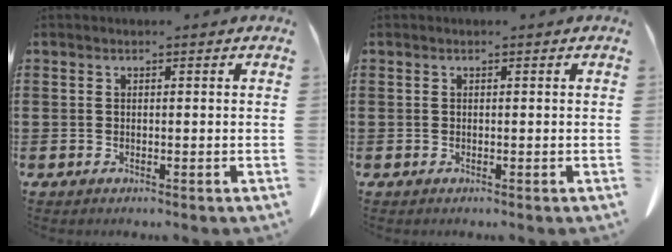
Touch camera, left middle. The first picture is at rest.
{"total": 0.0}